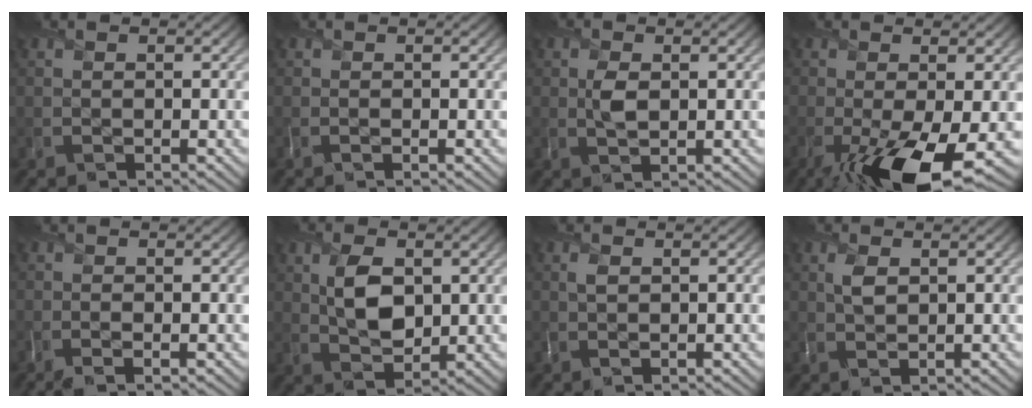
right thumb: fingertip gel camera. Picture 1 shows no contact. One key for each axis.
{"total": 0.0}
{"total": 1.7, "fx": 0.7, "fy": 0.8, "fz": 1.3, "tx": -0.025, "ty": 0.001, "tz": 0.014}
{"total": 9.9, "fx": -3.8, "fy": 3.1, "fz": 8.6, "tx": -0.161, "ty": -0.027, "tz": -0.056}
{"total": 0.6, "fx": -0.4, "fy": -0.2, "fz": 0.4, "tx": -0.004, "ty": 0.000, "tz": -0.011}
{"total": 5.9, "fx": 1.4, "fy": 3.6, "fz": 4.4, "tx": -0.089, "ty": -0.002, "tz": 0.028}
{"total": 1.1, "fx": 0.3, "fy": 0.8, "fz": 0.8, "tx": -0.021, "ty": -0.001, "tz": 0.006}
{"total": 2.1, "fx": 0.8, "fy": 1.2, "fz": 1.5, "tx": -0.038, "ty": -0.002, "tz": 0.016}